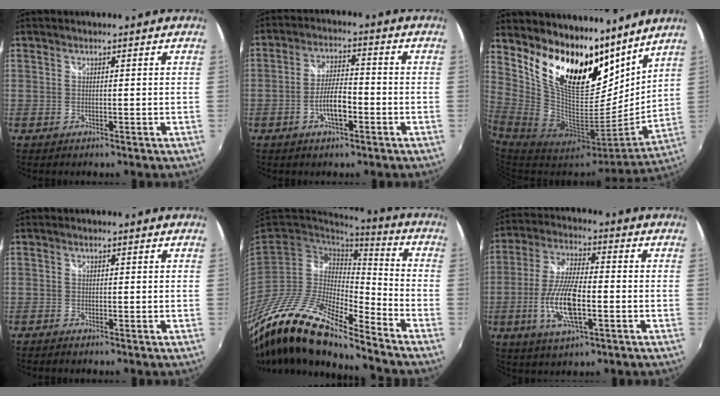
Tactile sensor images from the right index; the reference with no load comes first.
{"total": 6.1, "force": [-2.4, 2.1, 5.2], "torque": [-0.102, 0.003, -0.041]}
{"total": 16.9, "force": [12.4, 7.2, 9.0], "torque": [-0.152, -0.015, 0.226]}
{"total": 0.9, "force": [-0.7, 0.4, 0.3], "torque": [-0.010, -0.004, -0.017]}
{"total": 19.9, "force": [-14.9, 4.4, 12.4], "torque": [-0.234, -0.039, -0.292]}
{"total": 12.3, "force": [-3.3, 3.8, 11.2], "torque": [-0.231, -0.006, -0.066]}